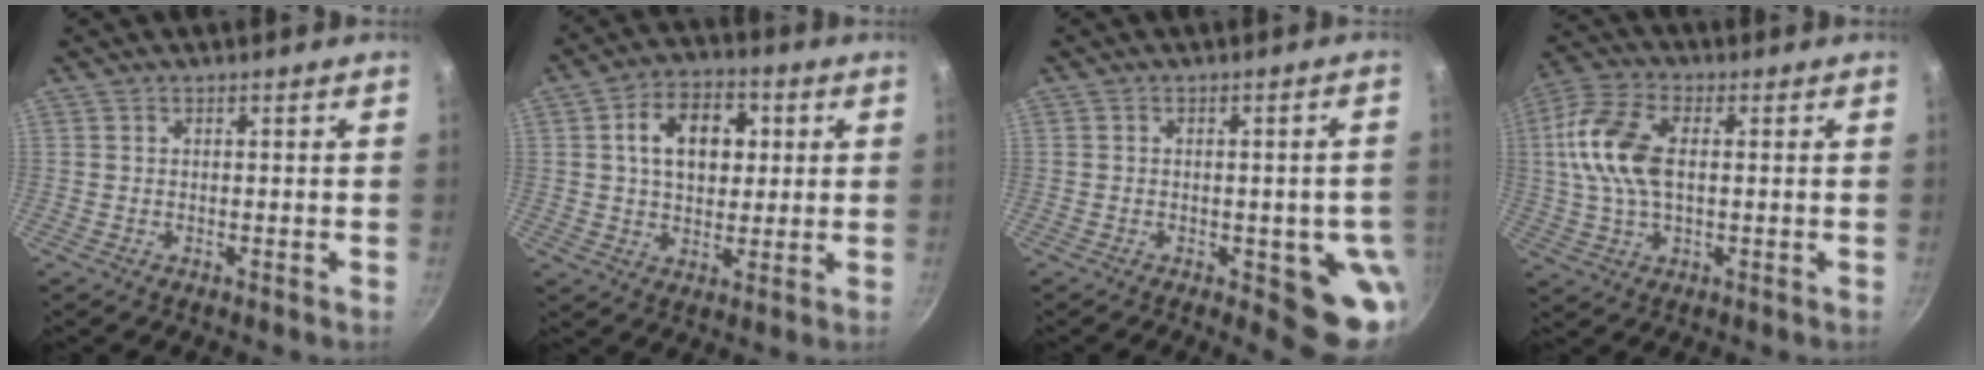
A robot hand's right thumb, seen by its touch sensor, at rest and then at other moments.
{"total": 12.0, "force": [2.6, 8.3, 8.4], "torque": [-0.101, 0.008, 0.033]}
{"total": 10.5, "force": [-2.6, 4.3, 9.3], "torque": [-0.063, 0.000, -0.030]}
{"total": 13.0, "force": [1.4, 7.3, 10.6], "torque": [-0.212, 0.018, 0.013]}